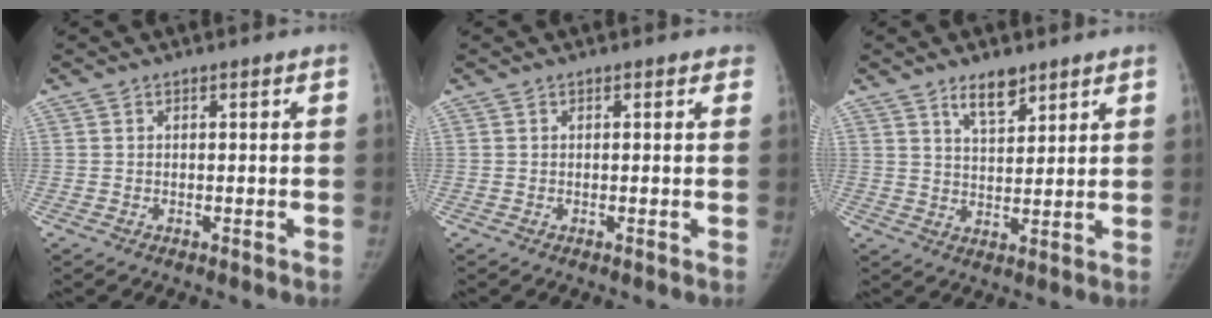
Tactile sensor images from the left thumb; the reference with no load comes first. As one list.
[{"total": 0.7, "force": [0.5, 0.4, 0.3], "torque": [0.006, 0.000, -0.001]}, {"total": 5.9, "force": [4.2, 2.4, 3.3], "torque": [-0.037, -0.033, 0.074]}]